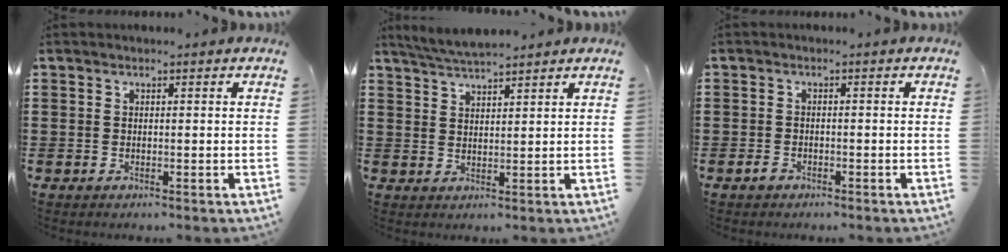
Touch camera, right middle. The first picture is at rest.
{"total": 3.8, "force": [3.6, 0.2, 1.2], "torque": [-0.035, -0.005, 0.068]}
{"total": 1.6, "force": [-1.2, 0.8, 0.7], "torque": [-0.023, -0.005, -0.025]}